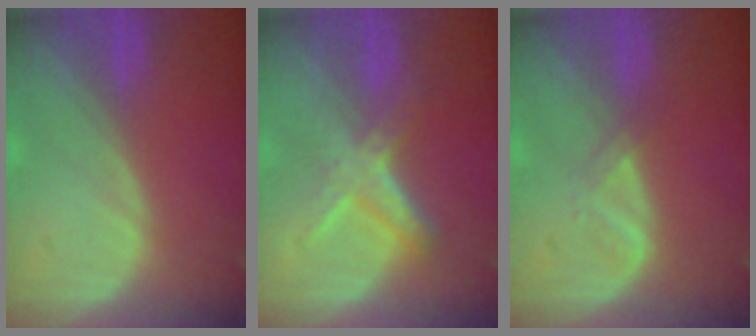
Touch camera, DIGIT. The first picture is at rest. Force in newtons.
{"total": 5.6, "press": 5.3, "slide": 1.7}
{"total": 1.8, "press": 1.7, "slide": 0.3}